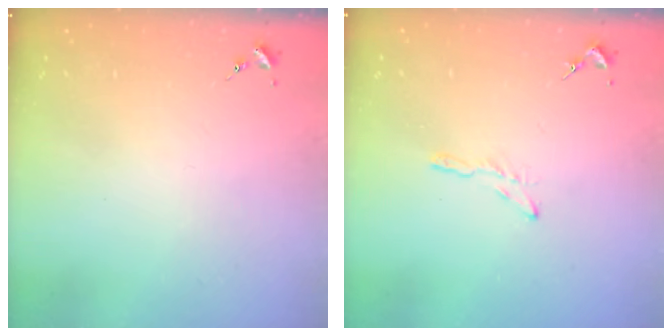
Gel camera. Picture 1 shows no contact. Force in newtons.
{"total": 3.2, "press": 3.2, "slide": 0.3}